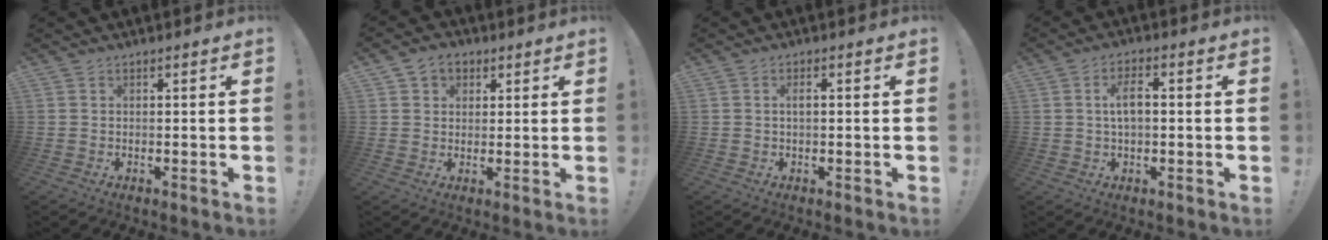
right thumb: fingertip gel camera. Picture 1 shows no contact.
{"total": 5.4, "force": [2.4, 4.4, 2.0], "torque": [-0.024, -0.007, 0.044]}
{"total": 1.5, "force": [0.2, 0.5, 1.4], "torque": [-0.020, 0.001, 0.001]}
{"total": 5.5, "force": [0.5, 2.6, 4.8], "torque": [-0.072, 0.007, 0.007]}